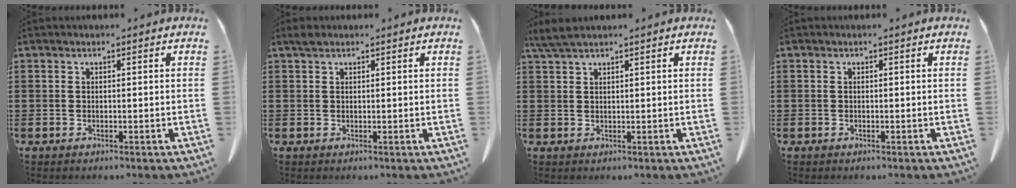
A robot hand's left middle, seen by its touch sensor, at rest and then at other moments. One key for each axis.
{"total": 1.0, "fx": 0.8, "fy": 0.5, "fz": 0.5, "tx": -0.013, "ty": 0.002, "tz": 0.015}
{"total": 2.9, "fx": 2.2, "fy": 0.3, "fz": 1.9, "tx": -0.043, "ty": 0.001, "tz": 0.042}
{"total": 0.0}